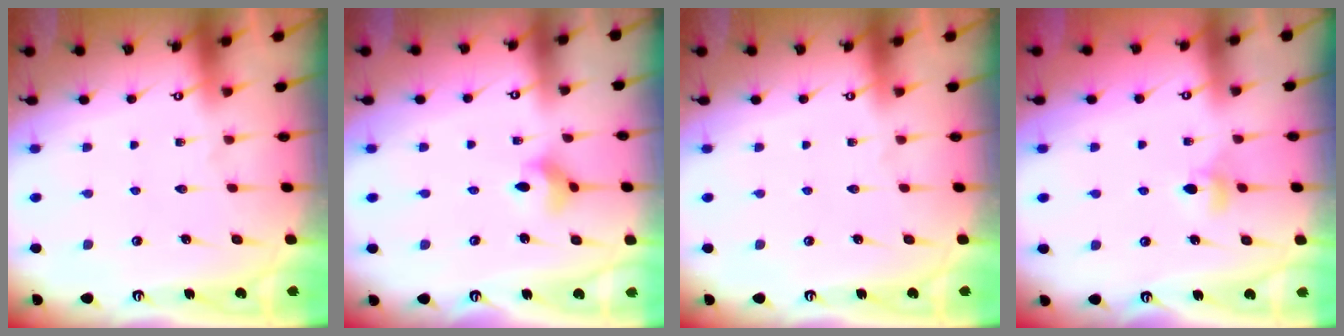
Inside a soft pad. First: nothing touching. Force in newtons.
{"total": 4.7, "press": 4.6, "slide": 0.6}
{"total": 0.0}
{"total": 4.0, "press": 4.0, "slide": 0.9}